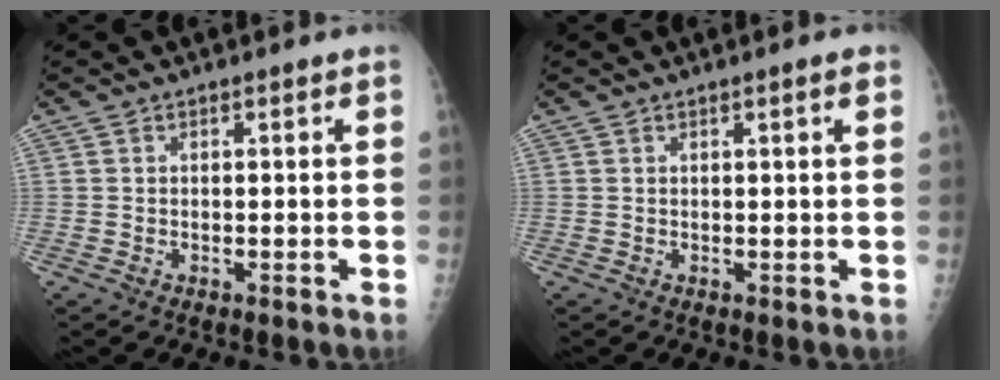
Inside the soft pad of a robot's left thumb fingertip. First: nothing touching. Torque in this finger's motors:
{"motor_torque": [-0.29, -0.08, -0.03, 0.08, 0.06]}